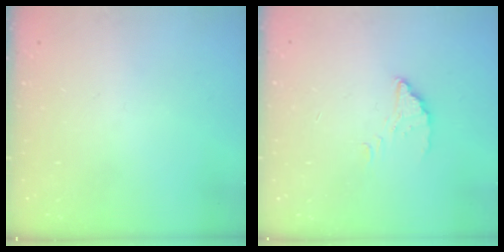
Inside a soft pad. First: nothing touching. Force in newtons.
{"total": 2.2, "press": 2.2, "slide": 0.2}